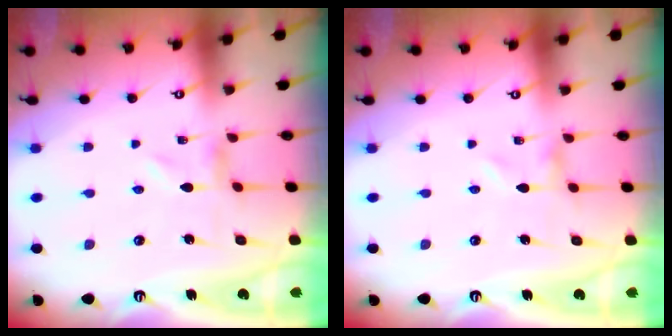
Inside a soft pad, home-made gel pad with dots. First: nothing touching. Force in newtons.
{"total": 0.0}